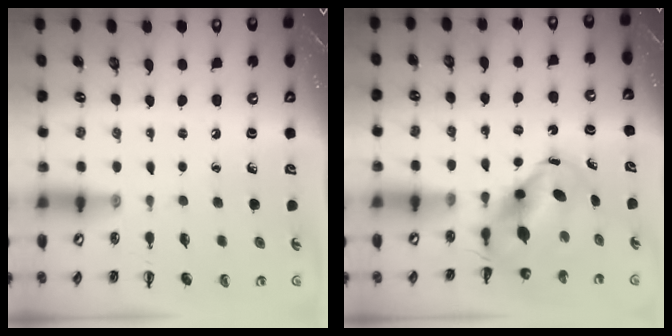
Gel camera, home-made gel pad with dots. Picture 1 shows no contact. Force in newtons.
{"total": 7.2, "press": 6.8, "slide": 2.4}